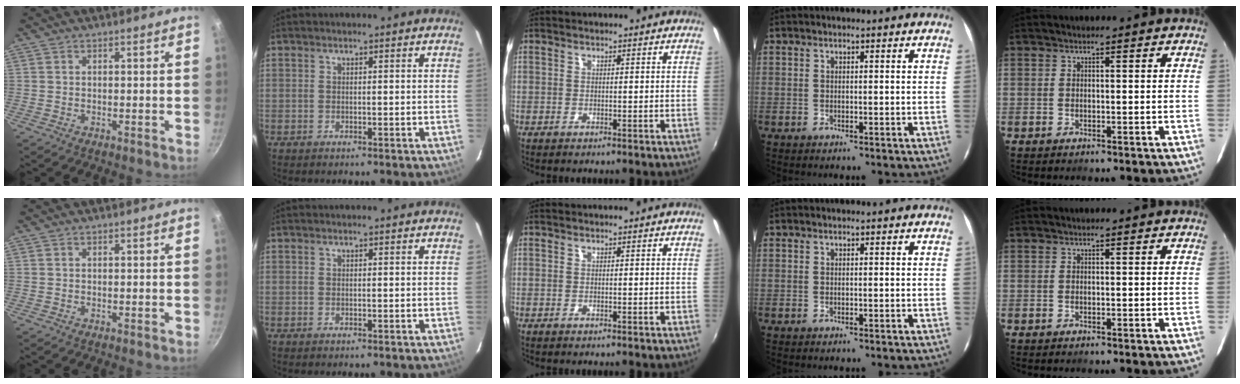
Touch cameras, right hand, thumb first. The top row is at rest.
{}